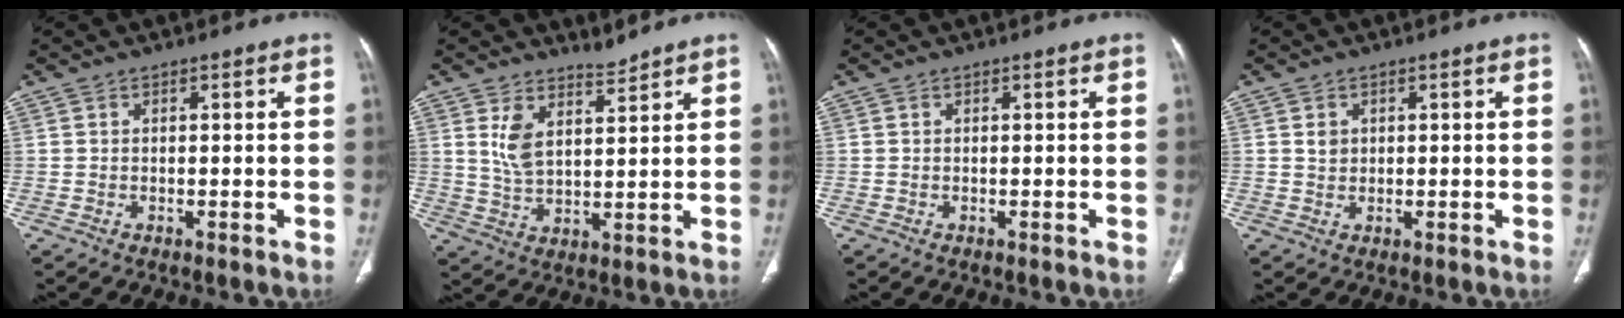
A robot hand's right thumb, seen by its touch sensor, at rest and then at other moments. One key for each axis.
{"total": 5.7, "fx": 4.2, "fy": 2.2, "fz": 3.1, "tx": -0.051, "ty": -0.037, "tz": 0.088}
{"total": 0.0}
{"total": 1.6, "fx": 0.6, "fy": 1.4, "fz": 0.7, "tx": -0.003, "ty": -0.003, "tz": 0.011}